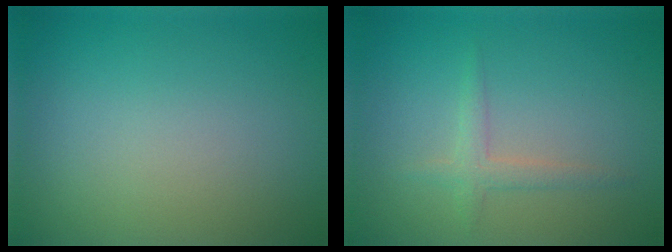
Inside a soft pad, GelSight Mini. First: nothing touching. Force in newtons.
{"total": 1.5, "press": 1.5, "slide": 0.1}